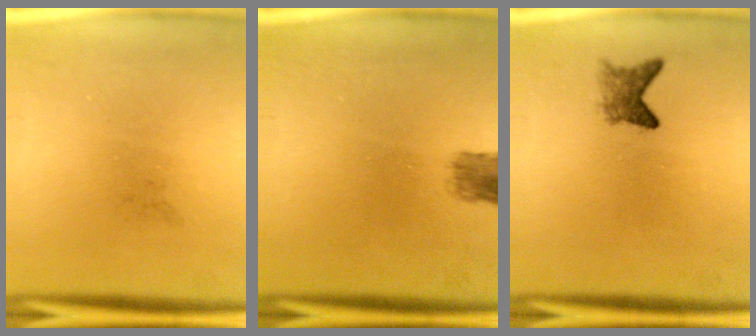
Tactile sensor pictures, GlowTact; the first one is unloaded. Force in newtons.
{"total": 2.9}
{"total": 2.5}